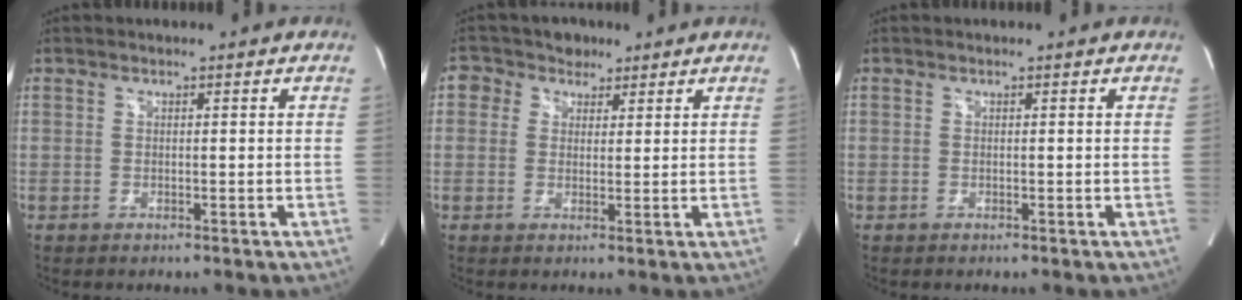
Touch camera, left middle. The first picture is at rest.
{"total": 4.4, "force": [2.4, 3.7, 0.8], "torque": [-0.018, 0.025, 0.041]}
{"total": 0.0}